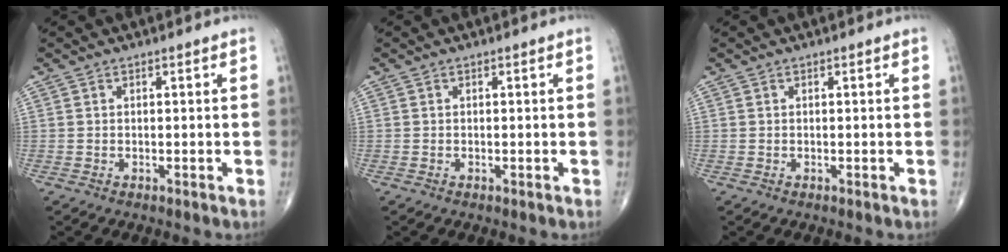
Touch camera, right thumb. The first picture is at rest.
{"total": 0.0}
{"total": 0.0}